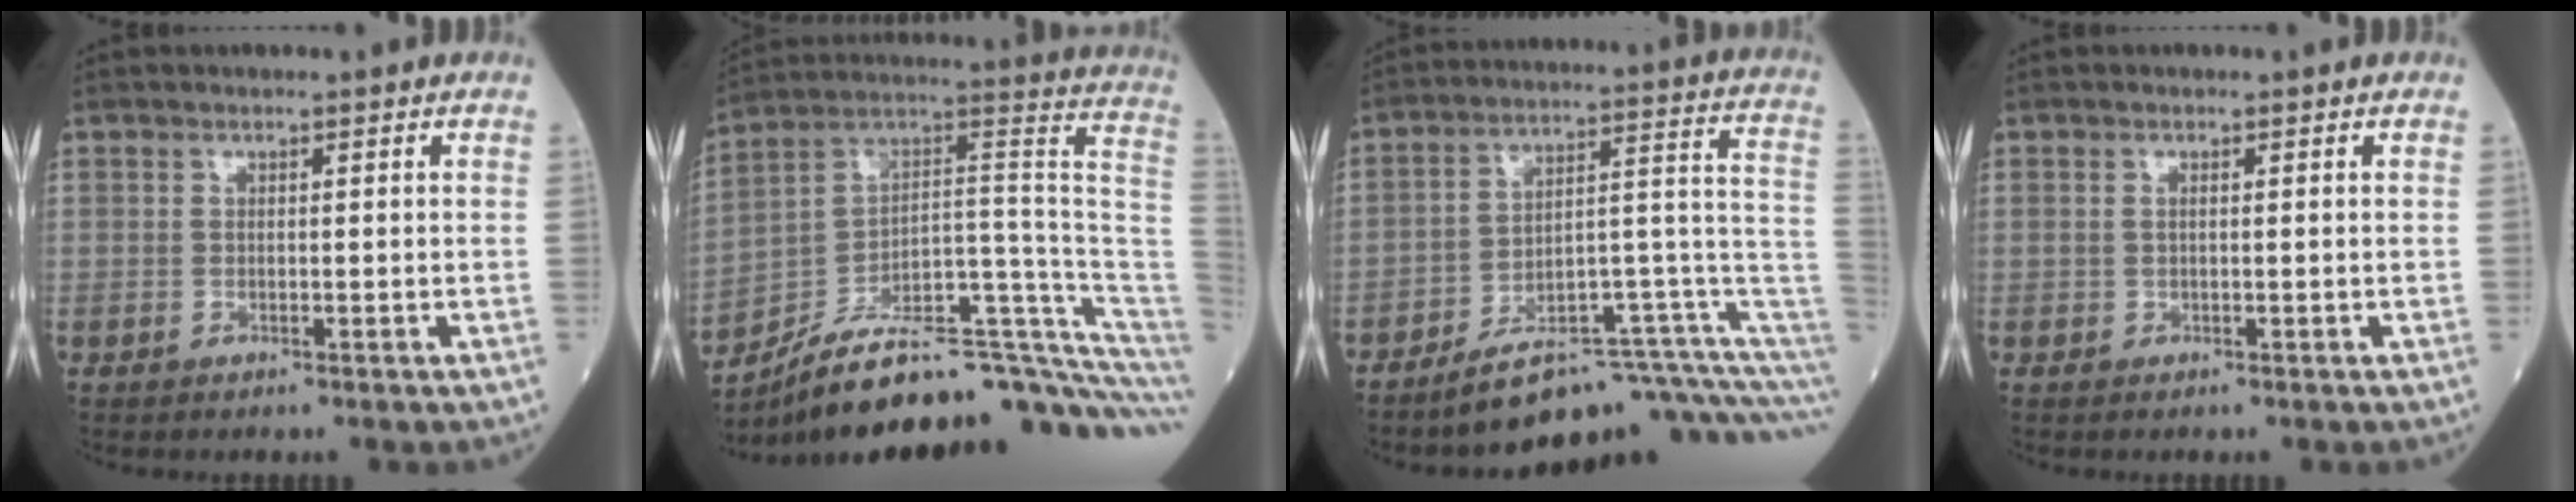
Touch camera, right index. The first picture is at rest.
{"total": 25.6, "force": [-20.7, 2.5, 14.8], "torque": [-0.121, 0.060, -0.310]}
{"total": 13.6, "force": [-9.7, 1.4, 9.5], "torque": [-0.092, 0.091, -0.143]}
{"total": 0.5, "force": [0.1, 0.2, 0.5], "torque": [-0.014, 0.002, 0.003]}